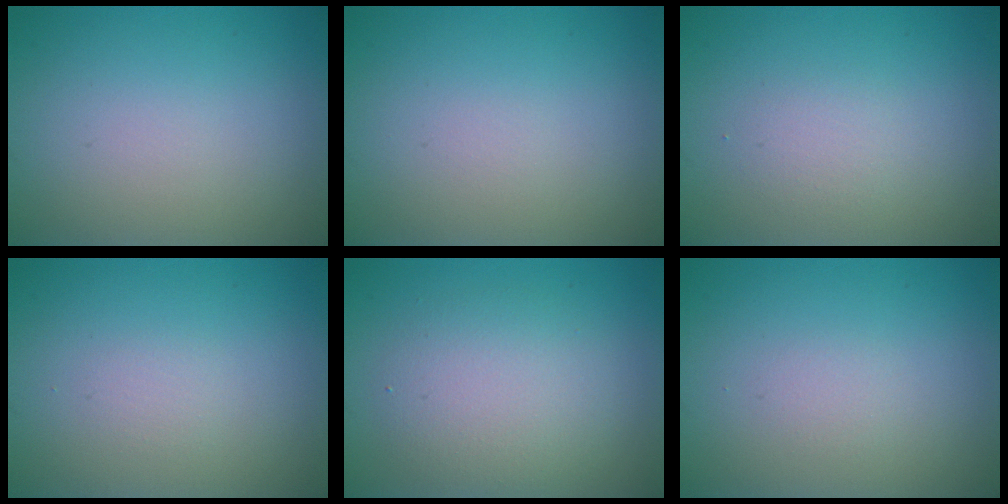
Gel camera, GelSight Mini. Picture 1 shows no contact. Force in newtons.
{"total": 0.0}
{"total": 1.3, "press": 1.3, "slide": 0.0}
{"total": 0.7, "press": 0.7, "slide": 0.0}
{"total": 4.2, "press": 4.2, "slide": 0.1}
{"total": 0.7, "press": 0.7, "slide": 0.1}